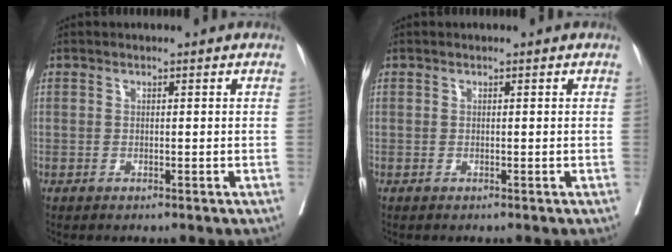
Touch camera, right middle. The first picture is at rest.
{"total": 0.0}